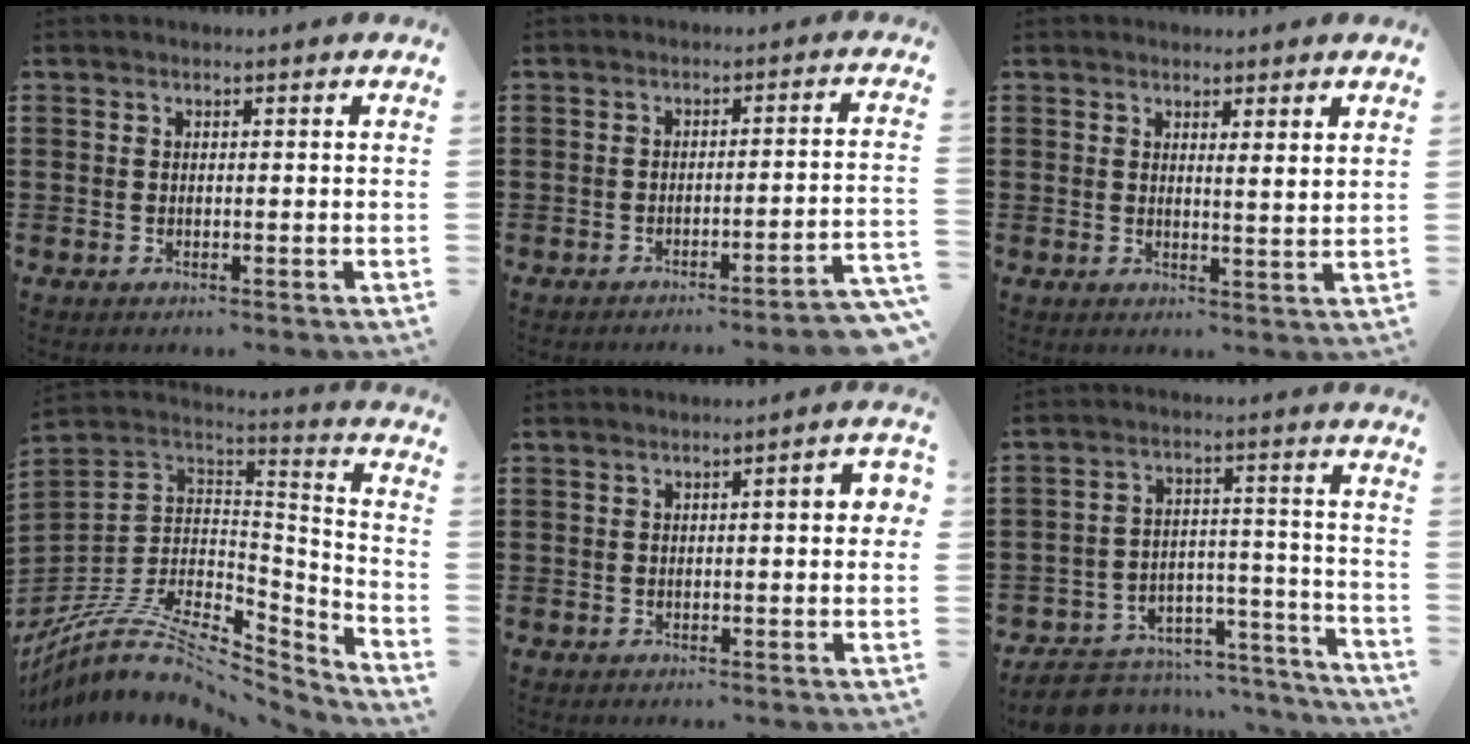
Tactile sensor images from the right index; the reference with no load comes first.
{"total": 3.3, "force": [-2.8, -0.7, 1.5], "torque": [-0.028, -0.014, -0.058]}
{"total": 1.9, "force": [1.7, -0.2, 0.8], "torque": [-0.021, 0.003, 0.033]}
{"total": 10.4, "force": [-6.9, 4.6, 6.2], "torque": [-0.133, 0.004, -0.133]}
{"total": 3.0, "force": [0.2, 0.4, 2.9], "torque": [-0.043, 0.001, 0.000]}
{"total": 5.1, "force": [-4.4, 2.4, 0.9], "torque": [-0.021, 0.011, -0.086]}